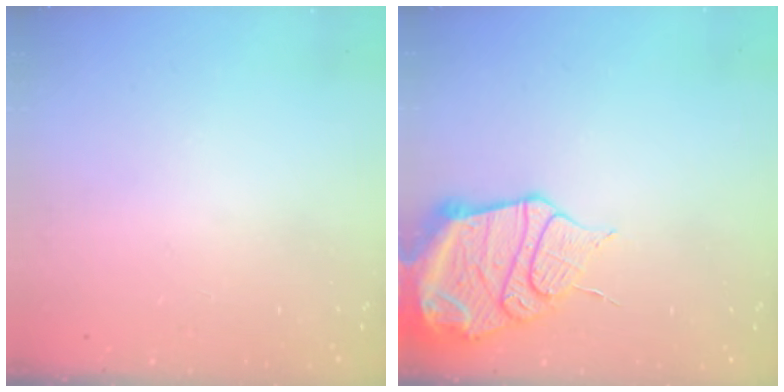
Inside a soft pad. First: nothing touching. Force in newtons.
{"total": 17.2, "press": 17.1, "slide": 1.7}